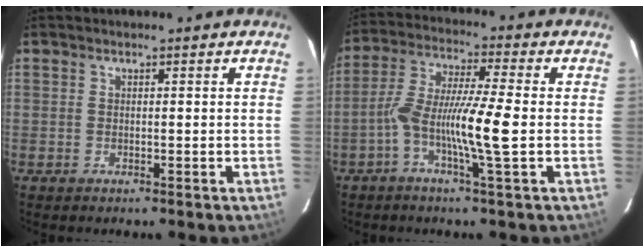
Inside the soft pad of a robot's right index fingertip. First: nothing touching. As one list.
[{"total": 10.2, "force": [-2.3, -0.3, 10.0], "torque": [-0.196, 0.006, -0.049]}]